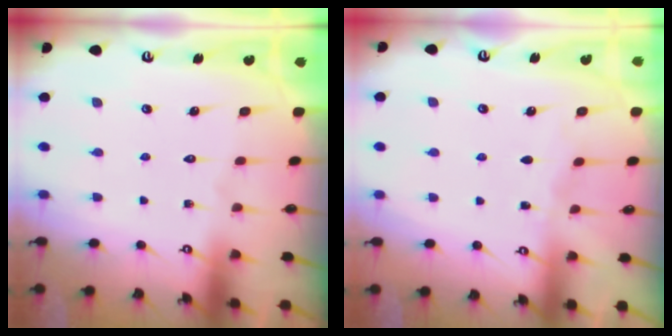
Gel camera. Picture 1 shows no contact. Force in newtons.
{"total": 3.5, "press": 3.5, "slide": 0.4}